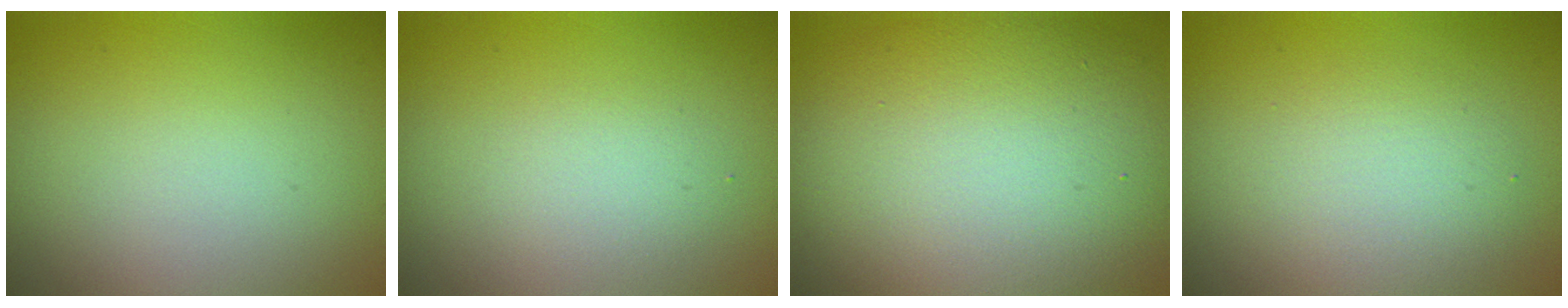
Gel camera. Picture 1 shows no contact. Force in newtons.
{"total": 1.7, "press": 1.7, "slide": 0.2}
{"total": 13.1, "press": 13.1, "slide": 0.8}
{"total": 3.1, "press": 3.1, "slide": 0.1}